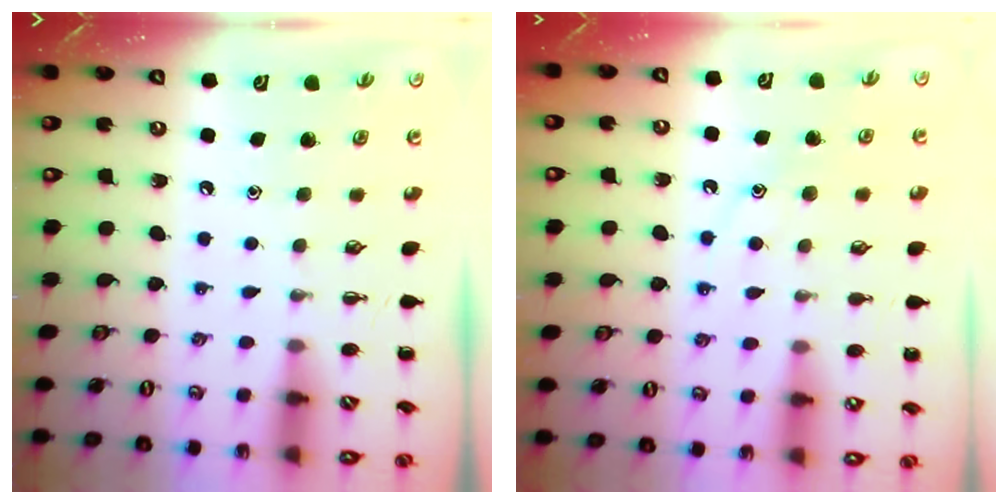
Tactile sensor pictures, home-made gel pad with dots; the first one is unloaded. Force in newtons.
{"total": 10.2, "press": 10.1, "slide": 1.2}